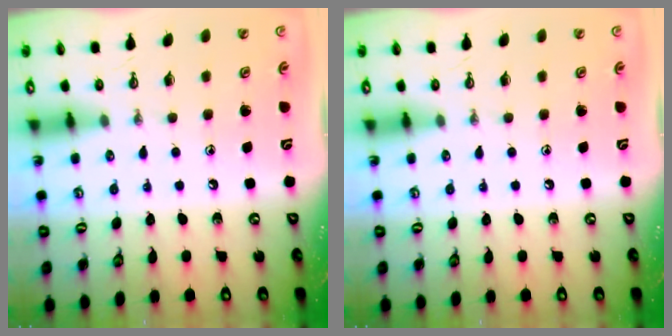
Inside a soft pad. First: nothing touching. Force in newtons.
{"total": 0.0}